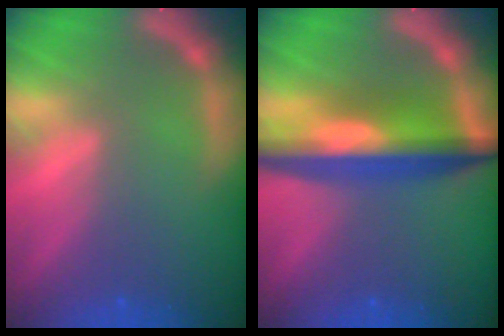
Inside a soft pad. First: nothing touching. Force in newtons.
{"total": 8.5}